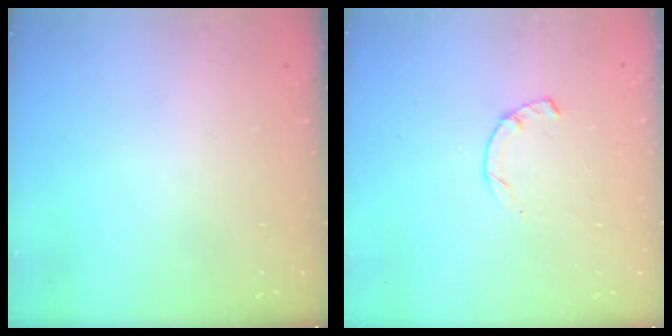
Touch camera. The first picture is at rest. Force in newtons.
{"total": 2.3, "press": 2.3, "slide": 0.4}